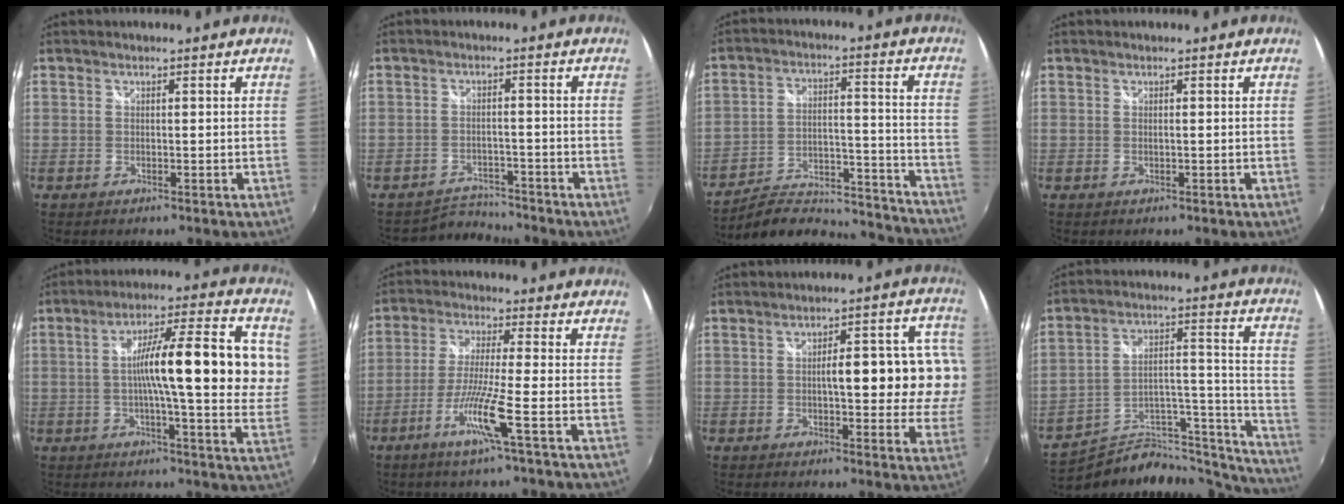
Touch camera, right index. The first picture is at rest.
{"total": 4.3, "force": [-4.1, 0.4, -1.3], "torque": [0.008, 0.013, -0.072]}
{"total": 21.8, "force": [-19.6, 6.1, 7.5], "torque": [-0.127, 0.013, -0.253]}
{"total": 0.0}
{"total": 18.4, "force": [1.8, 3.2, 18.1], "torque": [-0.267, 0.021, 0.019]}
{"total": 8.7, "force": [-4.1, -1.4, 7.5], "torque": [-0.165, -0.010, -0.083]}
{"total": 13.7, "force": [0.4, 4.9, 12.7], "torque": [-0.157, 0.025, 0.012]}
{"total": 21.8, "force": [-19.1, 8.2, 6.4], "torque": [-0.070, 0.071, -0.271]}